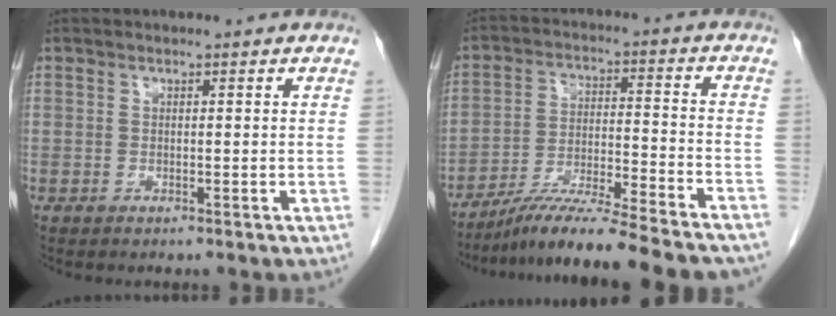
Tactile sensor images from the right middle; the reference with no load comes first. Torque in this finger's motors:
{"motor_torque": [1.16, -0.98, 0.47, 0.11]}